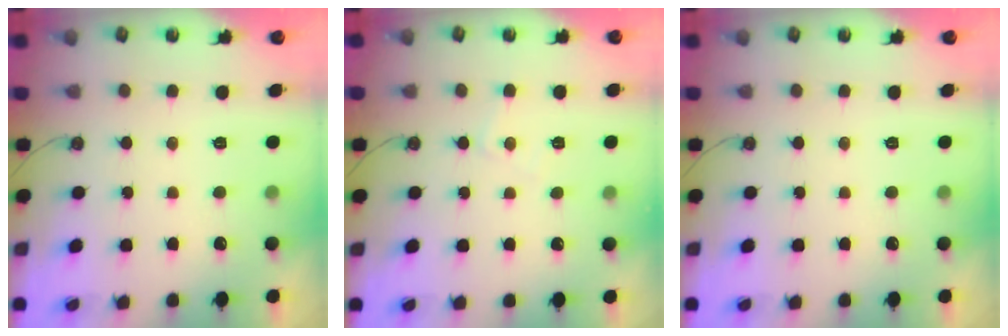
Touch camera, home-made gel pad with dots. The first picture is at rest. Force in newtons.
{"total": 4.7, "press": 4.6, "slide": 0.6}
{"total": 0.0}